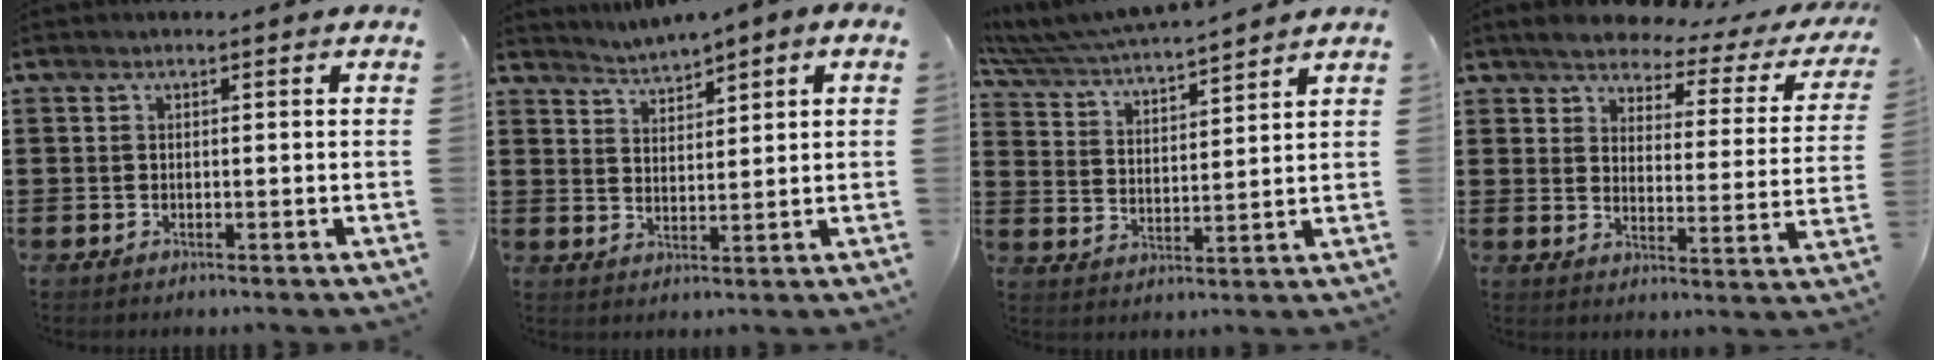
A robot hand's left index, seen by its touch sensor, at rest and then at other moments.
{"total": 1.9, "force": [1.8, 0.2, -0.4], "torque": [-0.003, -0.007, 0.030]}
{"total": 5.0, "force": [4.9, 0.1, 1.1], "torque": [-0.046, -0.032, 0.080]}
{"total": 3.9, "force": [3.7, 0.7, 0.9], "torque": [-0.045, -0.026, 0.058]}